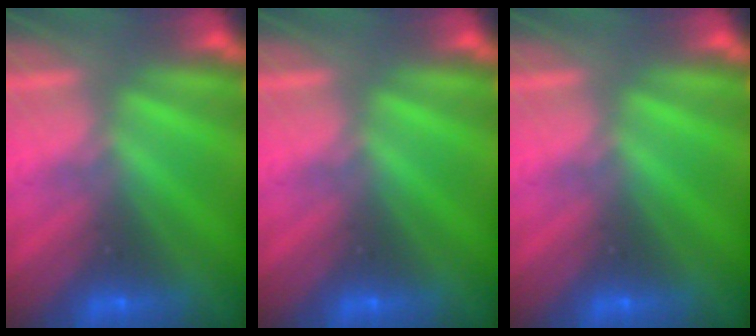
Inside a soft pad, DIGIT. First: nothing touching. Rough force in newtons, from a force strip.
{"total": 0.0}
{"total": 0.0}